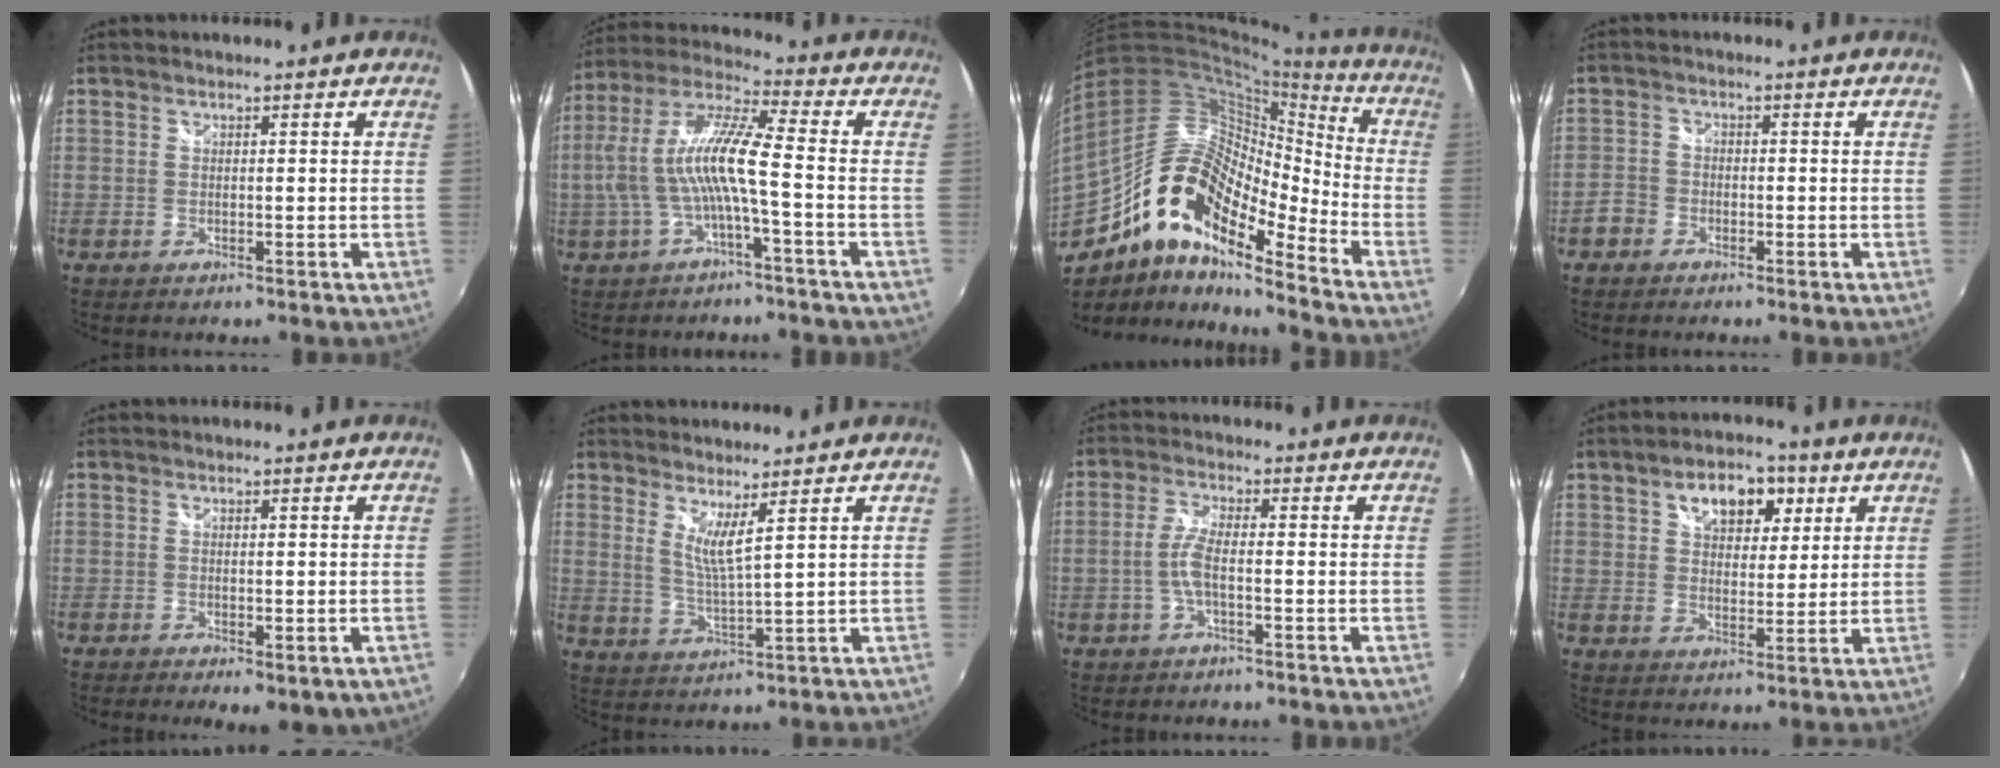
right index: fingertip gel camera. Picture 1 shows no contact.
{"total": 11.5, "force": [-1.8, 1.1, 11.3], "torque": [-0.218, 0.007, -0.028]}
{"total": 19.7, "force": [-11.7, 7.2, 14.1], "torque": [-0.236, -0.015, -0.231]}
{"total": 3.4, "force": [-2.1, 2.6, 0.6], "torque": [-0.018, 0.007, -0.044]}
{"total": 5.2, "force": [-2.2, 2.1, 4.2], "torque": [-0.067, -0.024, -0.025]}
{"total": 4.6, "force": [3.4, -0.4, 3.1], "torque": [-0.058, -0.012, 0.057]}
{"total": 4.1, "force": [-1.2, 0.7, 3.9], "torque": [-0.088, 0.003, -0.023]}
{"total": 10.4, "force": [5.1, 6.2, 6.6], "torque": [-0.107, 0.029, 0.082]}